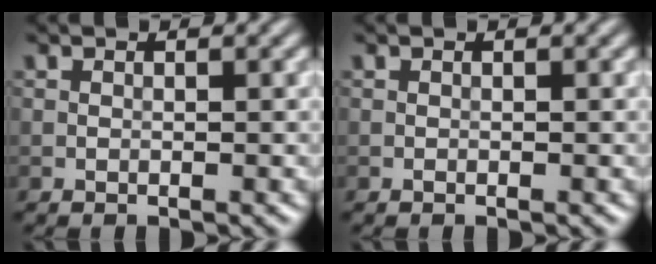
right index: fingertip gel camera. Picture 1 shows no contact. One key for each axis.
{"total": 0.0}